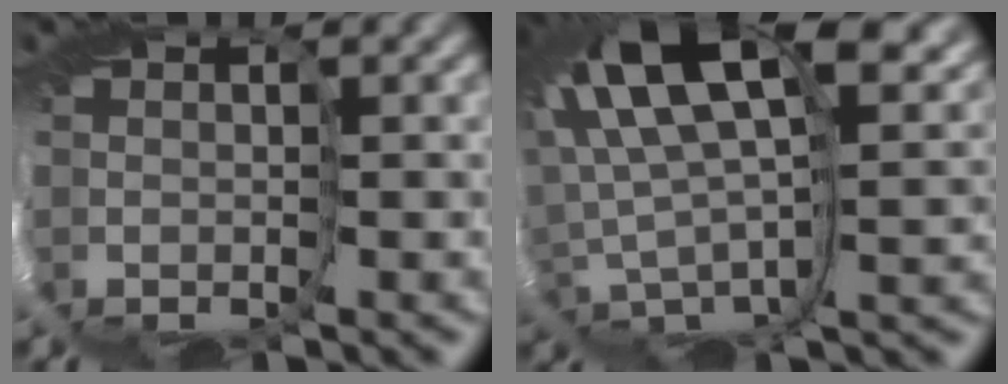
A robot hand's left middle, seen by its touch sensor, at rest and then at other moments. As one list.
[{"total": 11.8, "force": [6.4, 3.4, 9.3], "torque": [-0.229, 0.015, 0.128]}]